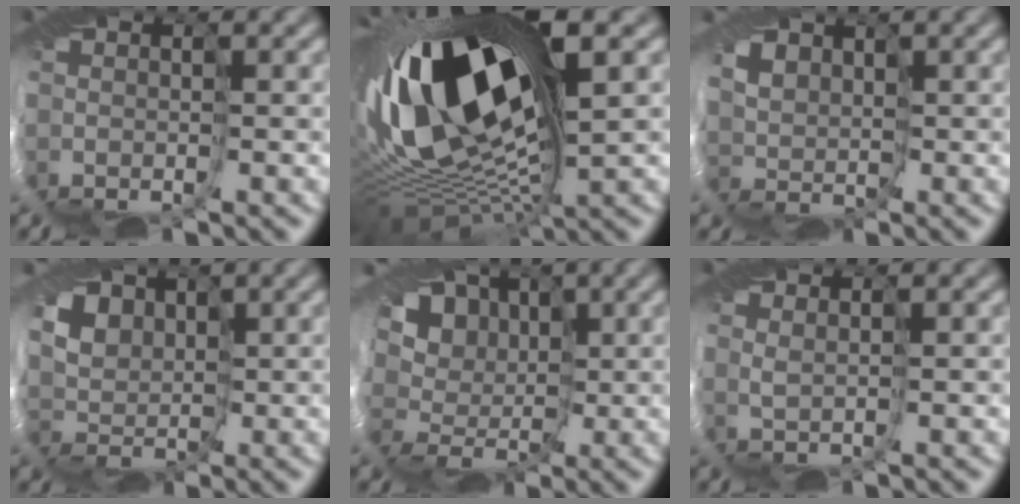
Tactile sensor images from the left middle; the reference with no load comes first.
{"total": 17.9, "force": [2.8, 7.8, 15.8], "torque": [-0.293, -0.006, 0.059]}
{"total": 1.8, "force": [1.5, 1.0, 0.3], "torque": [-0.011, -0.001, 0.022]}
{"total": 5.0, "force": [3.0, 3.6, 1.9], "torque": [-0.049, 0.005, 0.047]}
{"total": 9.2, "force": [3.6, 6.8, 5.0], "torque": [-0.079, 0.026, 0.025]}
{"total": 0.8, "force": [0.6, -0.5, -0.2], "torque": [0.000, -0.001, 0.005]}